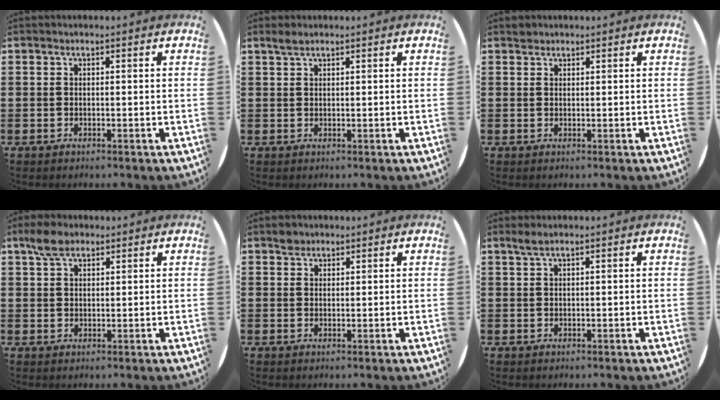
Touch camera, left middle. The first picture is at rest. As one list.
[{"total": 1.3, "force": [1.2, 0.3, 0.5], "torque": [-0.013, 0.003, 0.022]}, {"total": 0.7, "force": [0.7, 0.3, -0.1], "torque": [0.008, -0.001, 0.012]}, {"total": 3.6, "force": [2.7, 1.7, 1.6], "torque": [-0.028, 0.004, 0.050]}, {"total": 1.5, "force": [1.3, 0.7, 0.1], "torque": [0.005, -0.001, 0.025]}, {"total": 1.3, "force": [1.0, 0.1, 0.8], "torque": [-0.017, 0.003, 0.017]}]